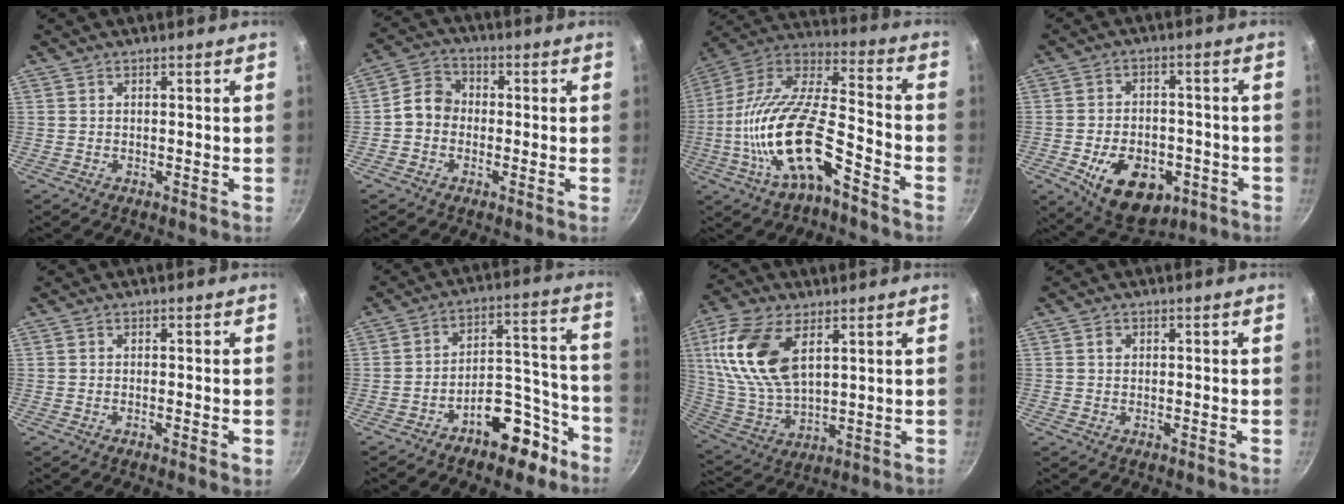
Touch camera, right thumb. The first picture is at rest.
{"total": 6.0, "force": [-0.9, 5.1, 3.1], "torque": [-0.027, 0.020, -0.035]}
{"total": 20.6, "force": [-8.5, 7.5, 17.1], "torque": [-0.315, 0.055, -0.173]}
{"total": 14.7, "force": [-5.3, 9.5, 9.8], "torque": [-0.123, 0.015, -0.068]}
{"total": 1.5, "force": [-0.4, 0.1, 1.5], "torque": [-0.024, -0.006, -0.008]}
{"total": 12.4, "force": [-7.8, 6.0, 7.4], "torque": [-0.065, 0.091, -0.107]}
{"total": 16.9, "force": [6.0, 9.1, 12.9], "torque": [-0.246, -0.018, 0.125]}
{"total": 1.2, "force": [0.3, 1.0, 0.5], "torque": [-0.004, 0.002, 0.005]}